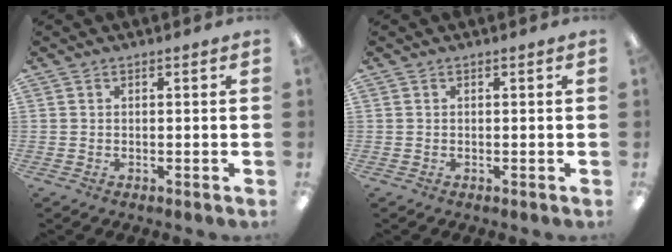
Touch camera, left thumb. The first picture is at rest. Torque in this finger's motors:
{"motor_torque": [0.00, 0.00, 0.05, -0.01, 0.00]}